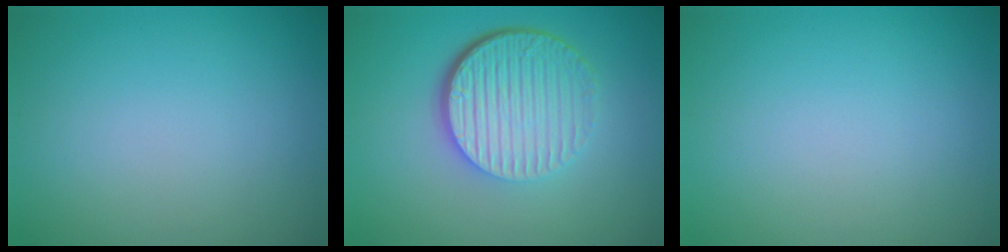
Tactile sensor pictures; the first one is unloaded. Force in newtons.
{"total": 6.6, "press": 4.4, "slide": 5.0}
{"total": 0.0}